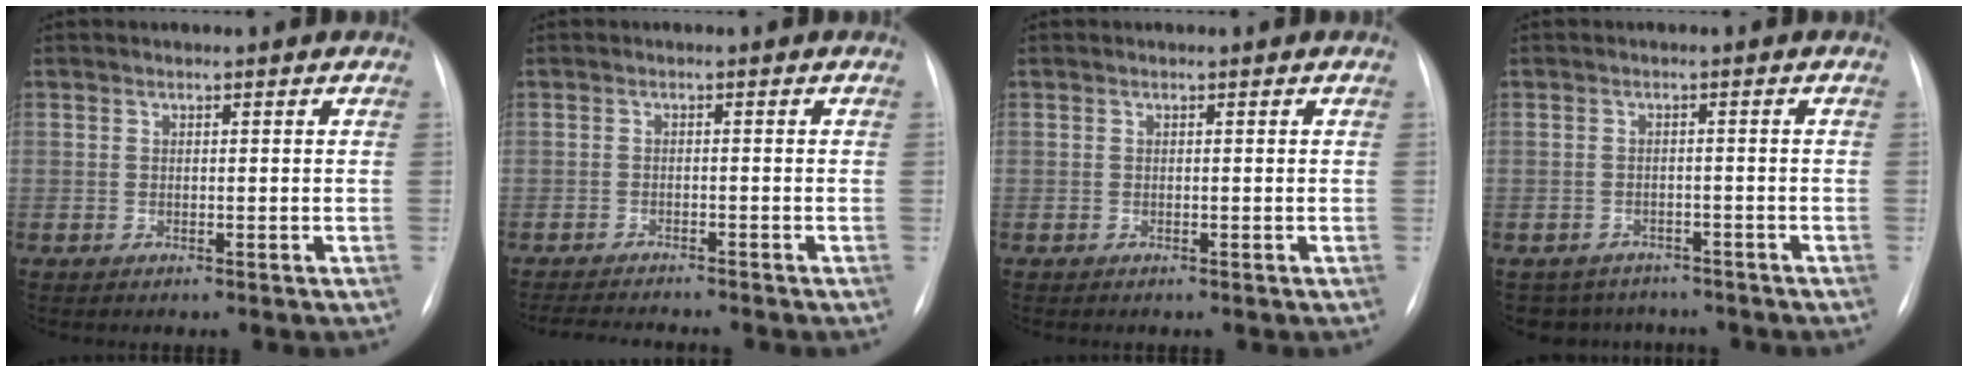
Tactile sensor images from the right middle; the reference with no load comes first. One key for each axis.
{"total": 6.2, "fx": -5.9, "fy": 0.0, "fz": 1.9, "tx": -0.026, "ty": -0.014, "tz": -0.092}
{"total": 0.0}
{"total": 6.4, "fx": -5.5, "fy": 3.2, "fz": 0.1, "tx": -0.001, "ty": 0.011, "tz": -0.068}